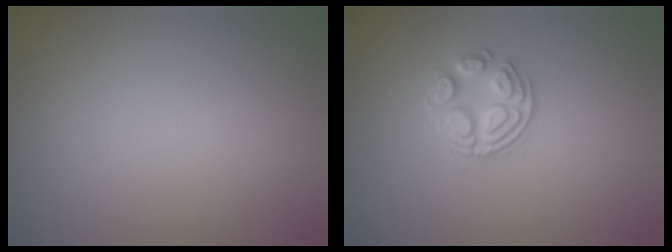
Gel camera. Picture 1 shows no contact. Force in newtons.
{"total": 3.1, "press": 2.6, "slide": 1.7}